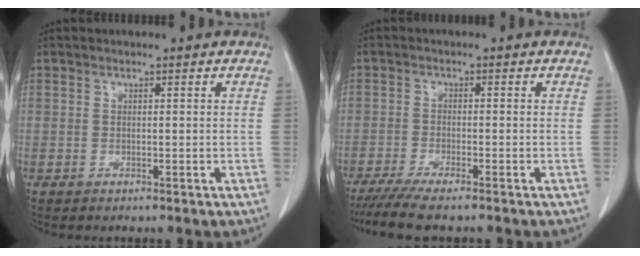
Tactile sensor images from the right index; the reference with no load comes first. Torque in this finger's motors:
{"motor_torque": [0.49, -0.54, 0.21, 0.05]}